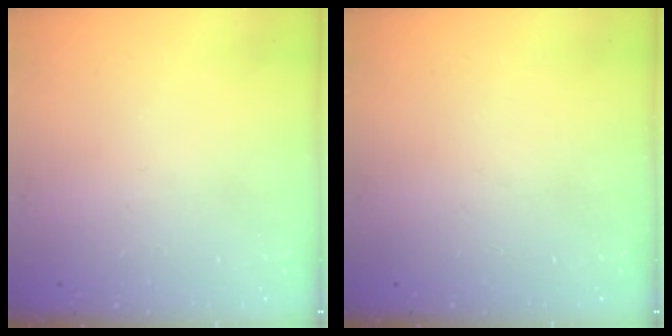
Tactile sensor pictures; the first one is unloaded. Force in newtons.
{"total": 0.0}